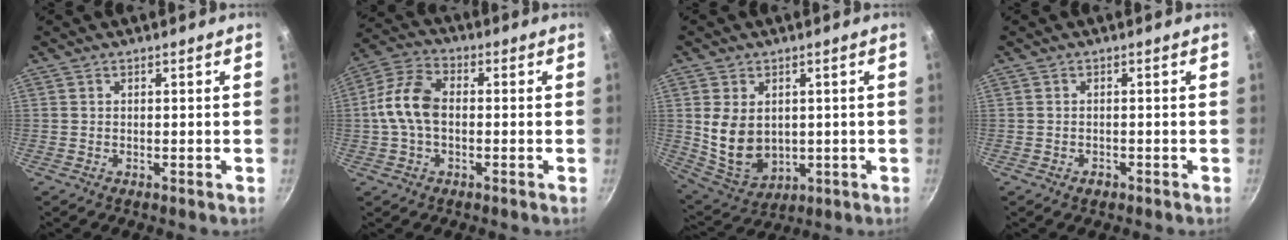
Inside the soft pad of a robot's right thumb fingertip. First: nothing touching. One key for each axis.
{"total": 10.1, "fx": -0.3, "fy": 6.1, "fz": 8.0, "tx": -0.154, "ty": 0.035, "tz": -0.020}
{"total": 11.0, "fx": 1.1, "fy": 8.0, "fz": 7.4, "tx": -0.121, "ty": -0.018, "tz": 0.047}
{"total": 1.4, "fx": -0.8, "fy": 0.8, "fz": 0.7, "tx": -0.013, "ty": 0.004, "tz": -0.012}